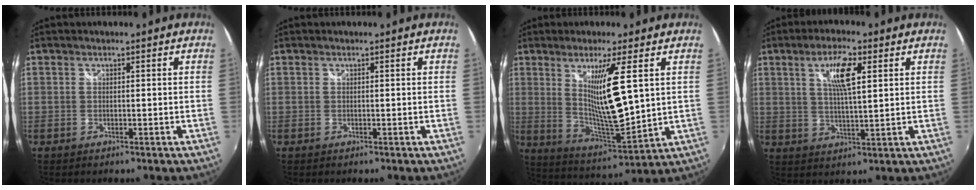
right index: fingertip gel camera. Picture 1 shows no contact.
{"total": 0.0}
{"total": 12.3, "force": [3.4, 0.9, 11.8], "torque": [-0.200, -0.029, 0.072]}
{"total": 7.4, "force": [2.8, 1.9, 6.5], "torque": [-0.117, 0.004, 0.053]}